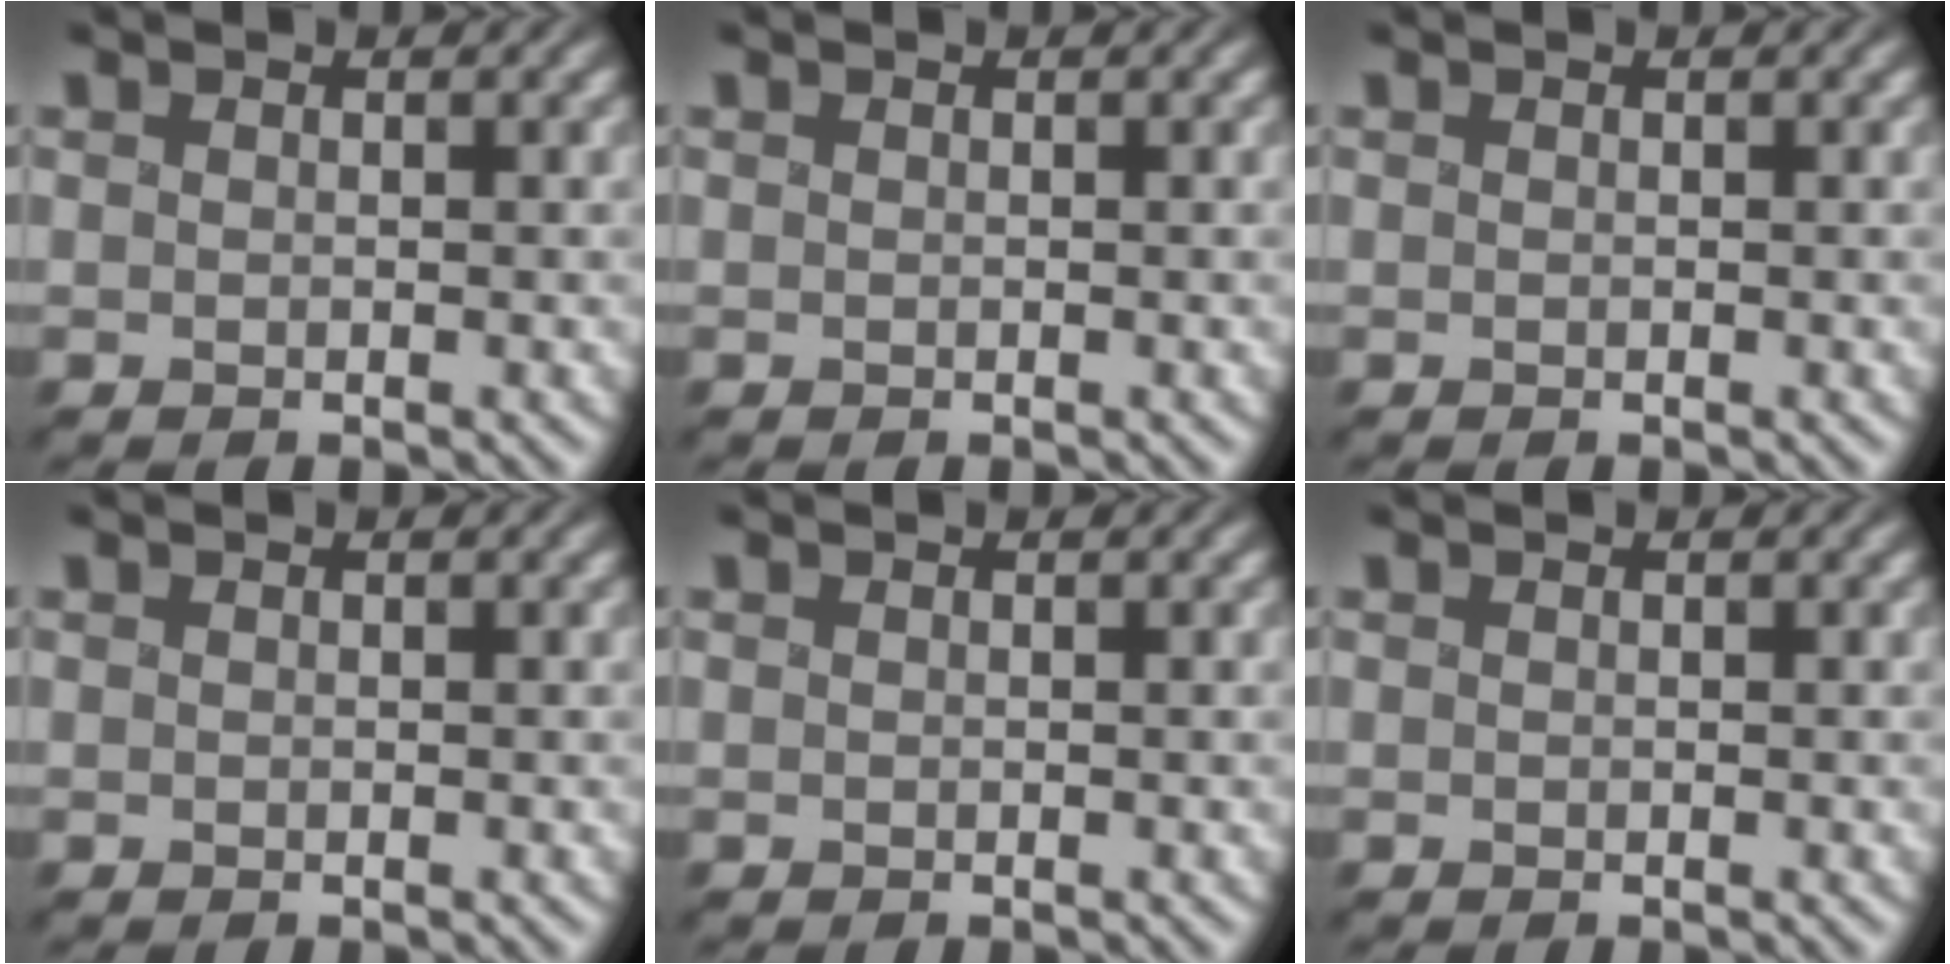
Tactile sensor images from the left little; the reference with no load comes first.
{"total": 0.0}
{"total": 0.0}
{"total": 0.0}
{"total": 0.0}
{"total": 0.0}